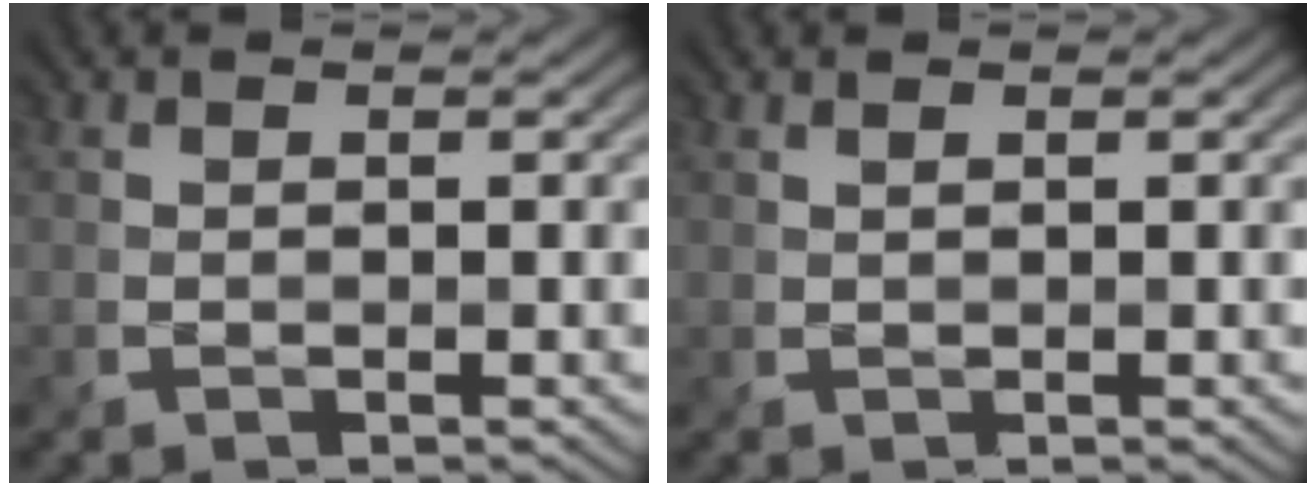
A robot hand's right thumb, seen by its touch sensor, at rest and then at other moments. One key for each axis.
{"total": 0.6, "fx": 0.4, "fy": 0.1, "fz": 0.4, "tx": -0.010, "ty": 0.000, "tz": 0.004}